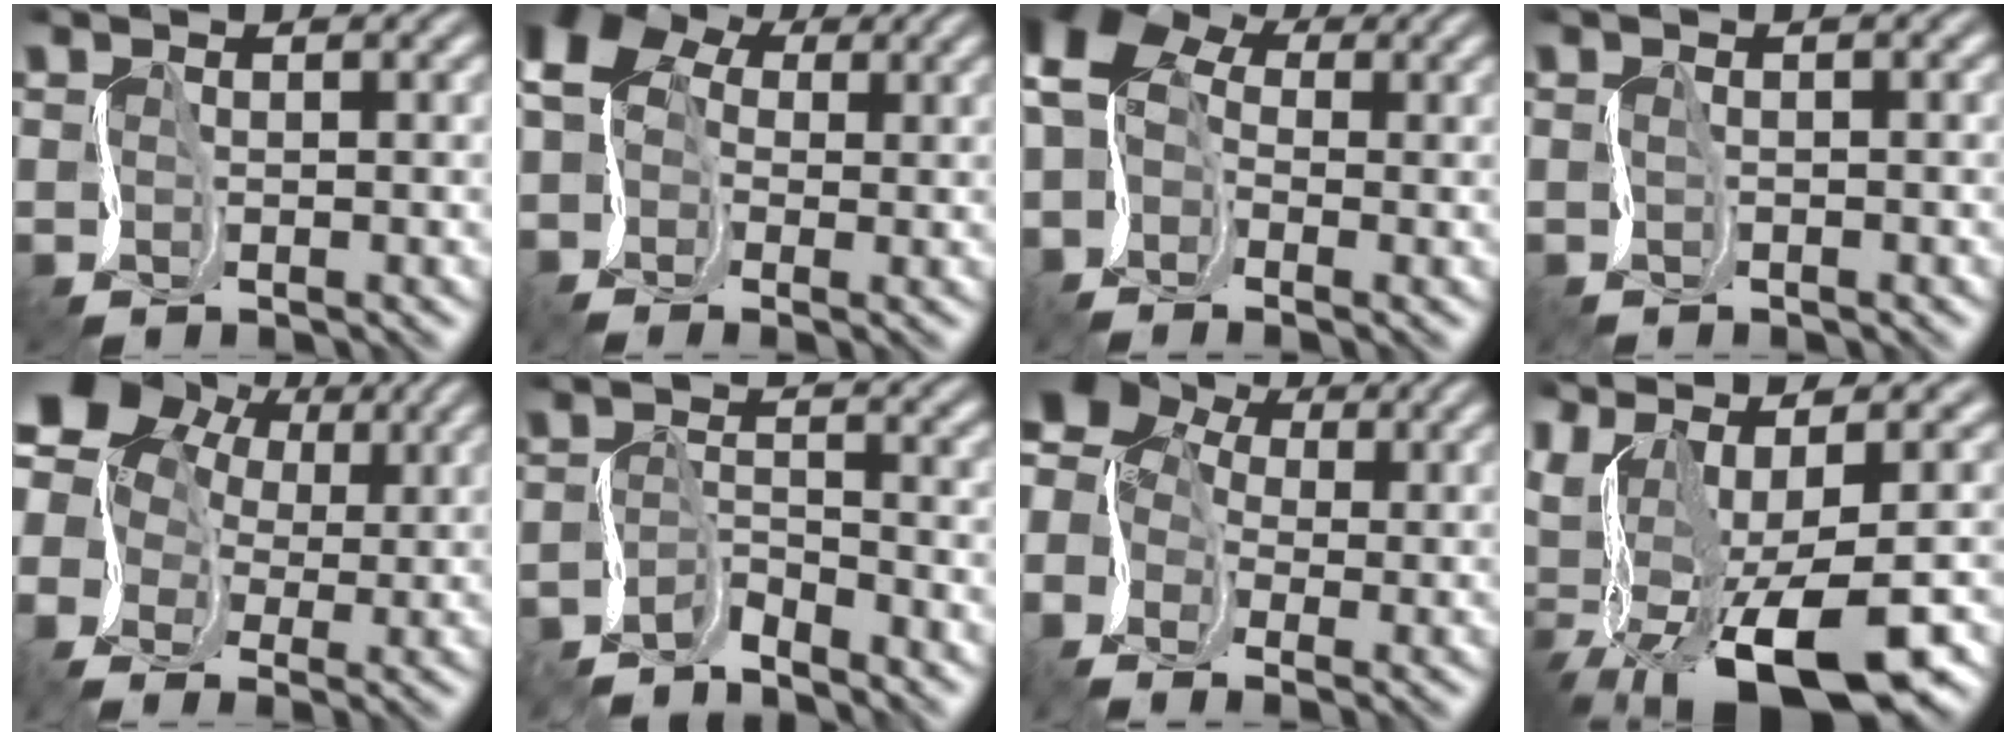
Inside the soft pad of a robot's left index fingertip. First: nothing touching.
{"total": 7.2, "force": [0.1, 5.8, 4.2], "torque": [-0.076, 0.025, -0.032]}
{"total": 8.3, "force": [0.2, 6.0, 5.8], "torque": [-0.105, 0.031, -0.026]}
{"total": 0.5, "force": [0.2, 0.0, 0.5], "torque": [-0.011, 0.006, 0.003]}
{"total": 10.5, "force": [2.6, 8.4, 5.7], "torque": [-0.129, 0.037, 0.026]}
{"total": 3.0, "force": [-2.9, -0.1, -0.1], "torque": [-0.001, 0.006, -0.064]}
{"total": 9.4, "force": [-0.4, 7.4, 5.7], "torque": [-0.113, 0.018, -0.035]}
{"total": 12.3, "force": [-2.8, 3.9, 11.3], "torque": [-0.200, -0.004, -0.021]}